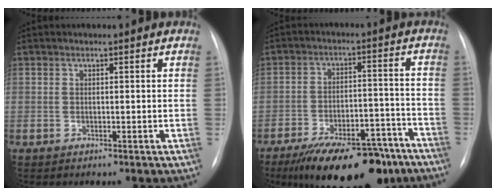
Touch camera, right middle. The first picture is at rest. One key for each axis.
{"total": 18.9, "fx": -14.5, "fy": 6.7, "fz": 10.1, "tx": -0.132, "ty": 0.017, "tz": -0.215}